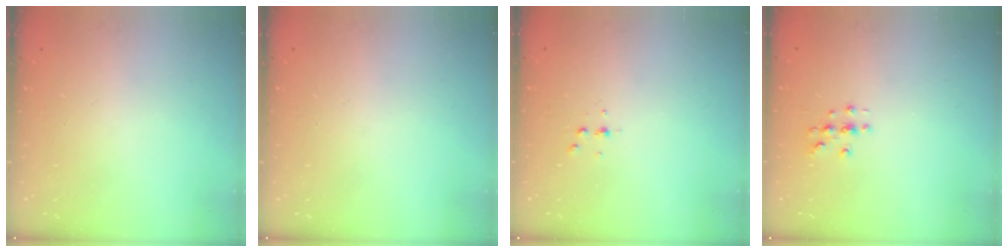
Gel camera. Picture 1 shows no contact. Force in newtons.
{"total": 0.0}
{"total": 3.5, "press": 3.5, "slide": 0.5}
{"total": 3.0, "press": 3.0, "slide": 0.3}